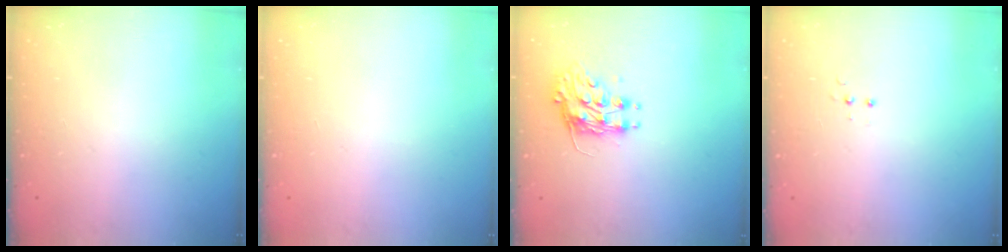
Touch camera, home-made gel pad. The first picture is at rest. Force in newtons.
{"total": 0.0}
{"total": 8.4, "press": 8.4, "slide": 0.3}
{"total": 3.1, "press": 3.0, "slide": 0.8}